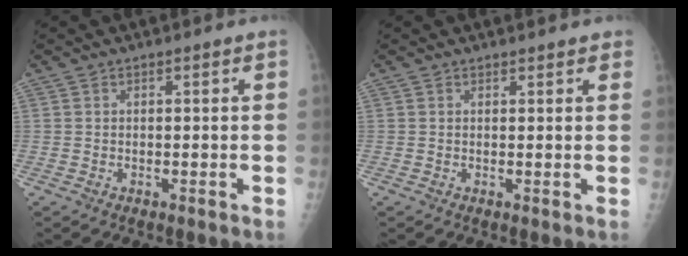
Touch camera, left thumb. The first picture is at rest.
{"total": 1.8, "force": [1.5, 0.7, 0.6], "torque": [0.008, -0.002, 0.015]}